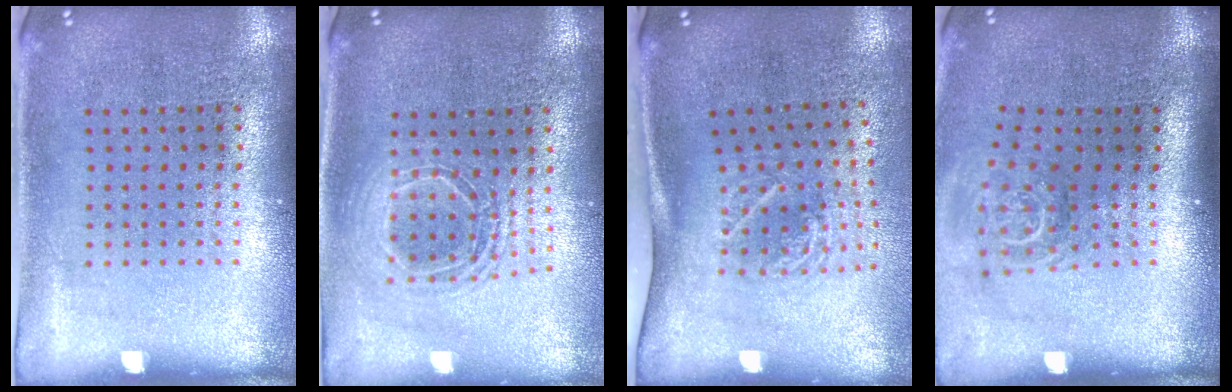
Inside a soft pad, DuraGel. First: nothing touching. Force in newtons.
{"total": 1.7, "press": 1.4, "slide": 0.9}
{"total": 1.8, "press": 1.3, "slide": 1.3}
{"total": 1.7, "press": 1.2, "slide": 1.2}